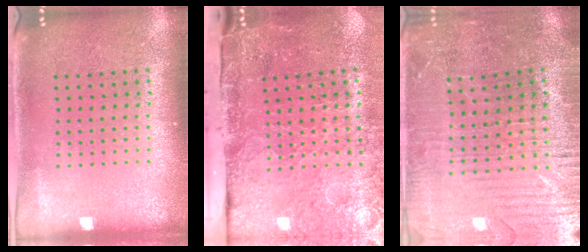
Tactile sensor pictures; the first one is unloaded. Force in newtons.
{"total": 5.1, "press": 4.2, "slide": 3.0}
{"total": 3.2, "press": 3.2, "slide": 0.6}